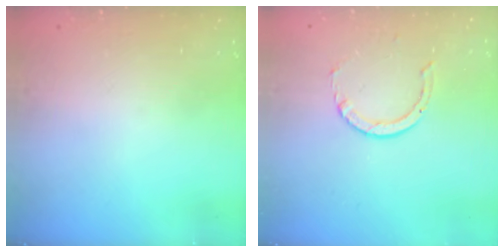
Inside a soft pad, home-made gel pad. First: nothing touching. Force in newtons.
{"total": 3.3, "press": 3.3, "slide": 0.3}